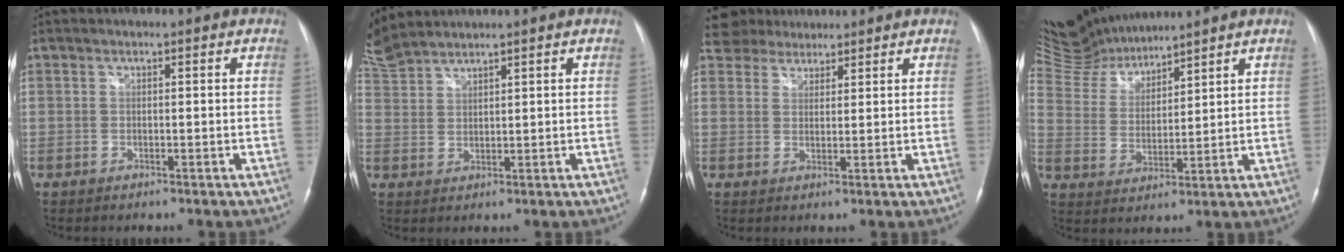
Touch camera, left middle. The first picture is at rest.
{"total": 7.9, "force": [7.5, 1.5, 1.9], "torque": [-0.063, 0.015, 0.162]}
{"total": 5.2, "force": [4.7, 2.0, 0.6], "torque": [-0.014, 0.023, 0.085]}
{"total": 10.2, "force": [10.1, 1.0, 1.1], "torque": [-0.042, 0.008, 0.214]}